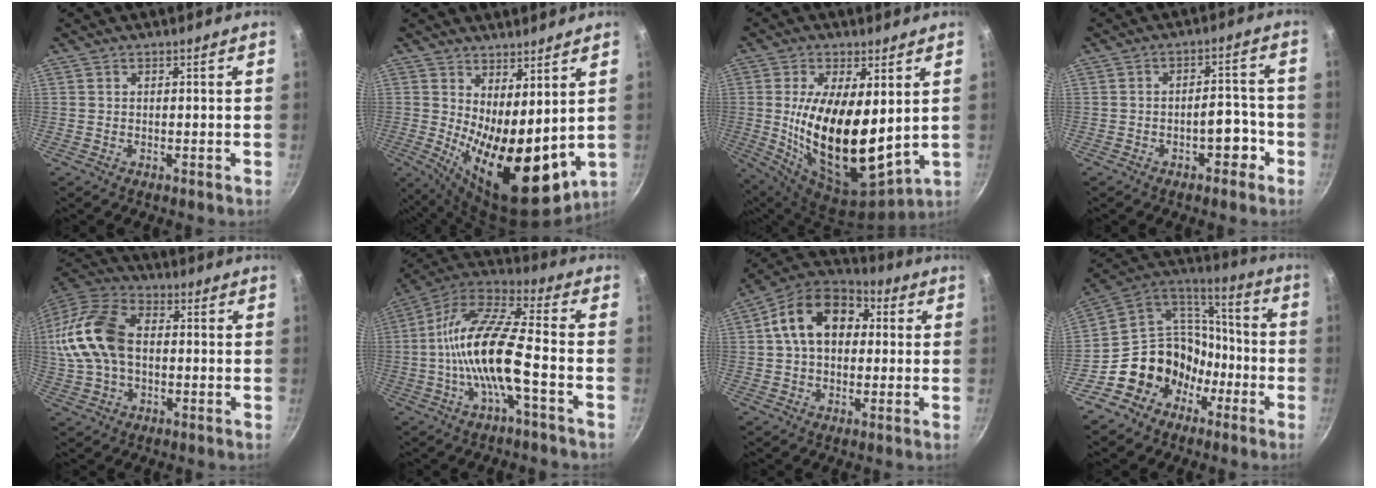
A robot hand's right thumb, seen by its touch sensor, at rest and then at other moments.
{"total": 16.7, "force": [1.9, 7.2, 14.9], "torque": [-0.195, -0.038, 0.048]}
{"total": 19.5, "force": [2.0, 8.9, 17.3], "torque": [-0.307, -0.042, 0.048]}
{"total": 5.6, "force": [-2.6, 2.9, 3.9], "torque": [-0.019, 0.035, -0.032]}
{"total": 18.2, "force": [0.6, 12.0, 13.7], "torque": [-0.281, 0.037, 0.003]}
{"total": 16.2, "force": [-3.5, 4.4, 15.2], "torque": [-0.289, 0.040, -0.084]}
{"total": 15.3, "force": [2.6, 10.7, 10.6], "torque": [-0.143, 0.030, 0.022]}
{"total": 17.2, "force": [-6.8, 14.4, 6.4], "torque": [-0.057, 0.091, -0.113]}